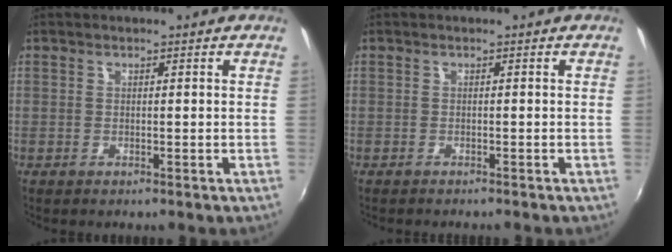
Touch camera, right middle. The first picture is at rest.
{"total": 1.0, "force": [-0.9, -0.1, 0.3], "torque": [-0.007, -0.006, -0.015]}